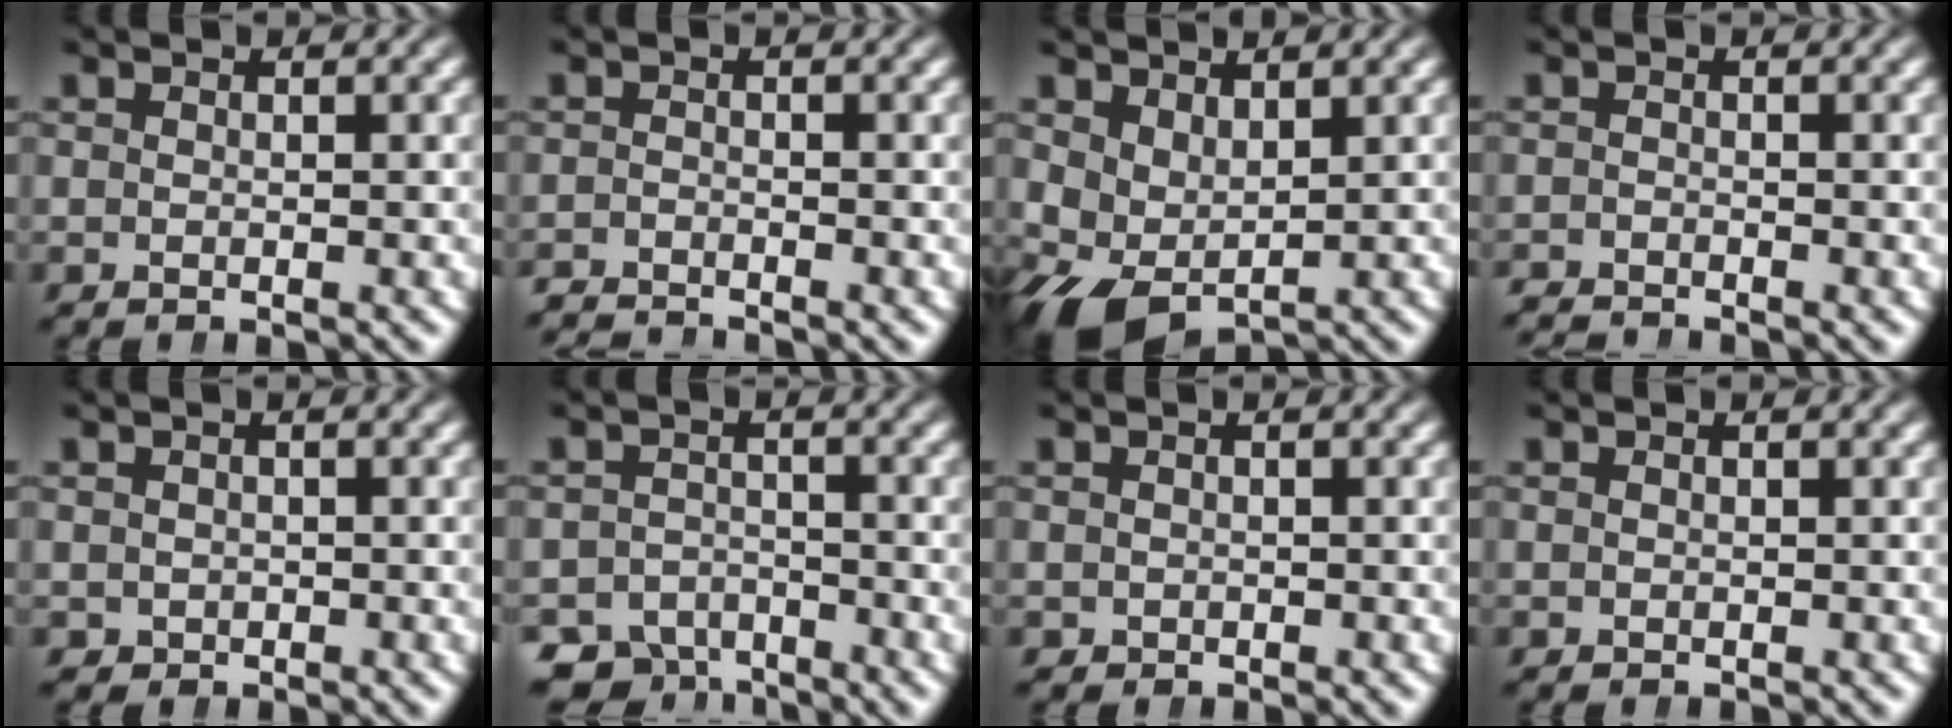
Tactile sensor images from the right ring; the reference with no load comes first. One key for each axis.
{"total": 2.3, "fx": -2.2, "fy": 0.5, "fz": -0.2, "tx": 0.000, "ty": -0.014, "tz": -0.037}
{"total": 5.5, "fx": -1.8, "fy": 4.5, "fz": 2.7, "tx": -0.088, "ty": -0.041, "tz": -0.011}
{"total": 1.8, "fx": -1.7, "fy": 0.5, "fz": -0.2, "tx": 0.000, "ty": -0.014, "tz": -0.029}
{"total": 1.8, "fx": -0.3, "fy": 1.8, "fz": 0.1, "tx": -0.017, "ty": -0.020, "tz": 0.008}
{"total": 5.8, "fx": -4.7, "fy": 3.3, "fz": 0.8, "tx": 0.005, "ty": -0.022, "tz": -0.078}
{"total": 0.9, "fx": -0.1, "fy": 0.9, "fz": -0.1, "tx": -0.008, "ty": -0.013, "tz": 0.007}
{"total": 0.0}